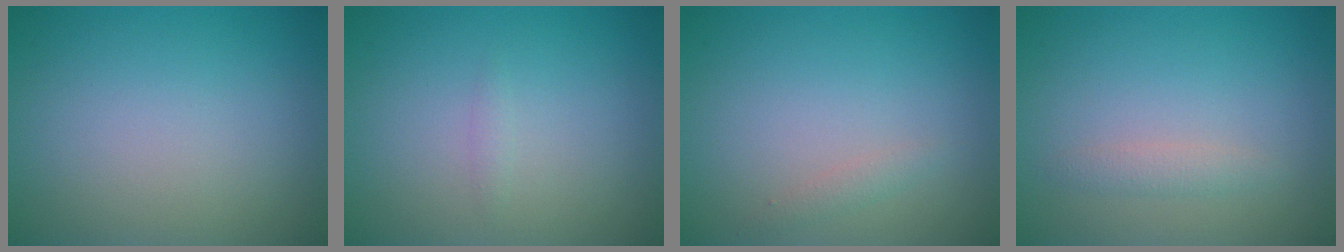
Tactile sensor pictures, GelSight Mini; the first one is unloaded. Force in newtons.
{"total": 0.6, "press": 0.6, "slide": 0.0}
{"total": 0.8, "press": 0.8, "slide": 0.0}
{"total": 1.2, "press": 1.2, "slide": 0.0}